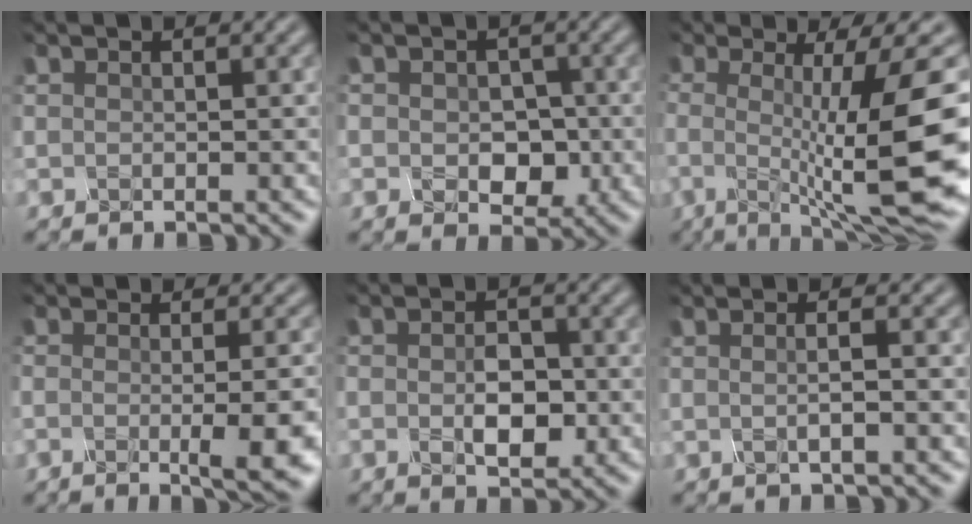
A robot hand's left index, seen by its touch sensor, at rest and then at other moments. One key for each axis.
{"total": 3.8, "fx": -0.9, "fy": 2.8, "fz": 2.4, "tx": -0.042, "ty": -0.010, "tz": -0.014}
{"total": 13.3, "fx": -1.9, "fy": 2.1, "fz": 13.0, "tx": -0.168, "ty": -0.003, "tz": -0.030}
{"total": 6.1, "fx": -1.6, "fy": 1.2, "fz": 5.7, "tx": -0.065, "ty": -0.001, "tz": -0.026}
{"total": 3.5, "fx": -1.1, "fy": 2.0, "fz": 2.7, "tx": -0.046, "ty": -0.004, "tz": -0.018}
{"total": 3.5, "fx": 0.5, "fy": 1.6, "fz": 3.1, "tx": -0.027, "ty": 0.022, "tz": -0.026}